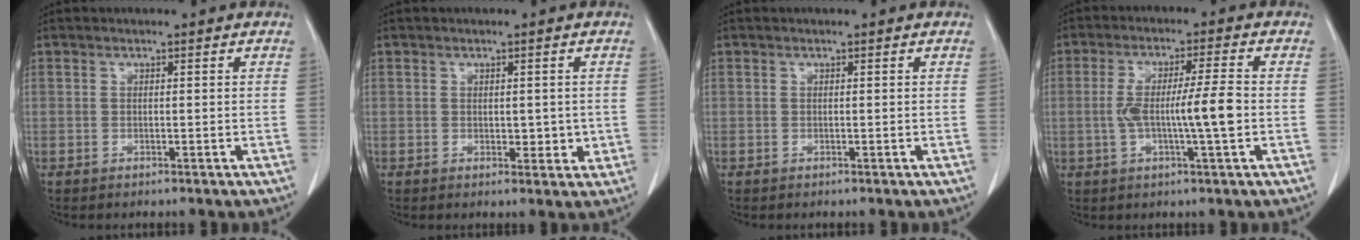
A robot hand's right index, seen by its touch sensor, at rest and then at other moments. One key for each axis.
{"total": 2.3, "fx": -0.1, "fy": 1.3, "fz": 1.9, "tx": -0.022, "ty": -0.002, "tz": 0.004}
{"total": 0.0}
{"total": 8.1, "fx": -1.0, "fy": 0.0, "fz": 8.1, "tx": -0.150, "ty": 0.004, "tz": -0.018}